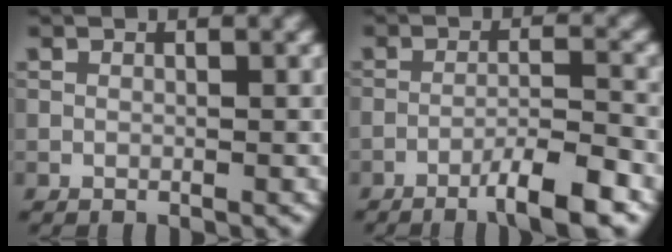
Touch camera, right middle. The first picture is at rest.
{"total": 5.1, "force": [-3.3, 0.5, 3.8], "torque": [-0.058, 0.007, -0.059]}